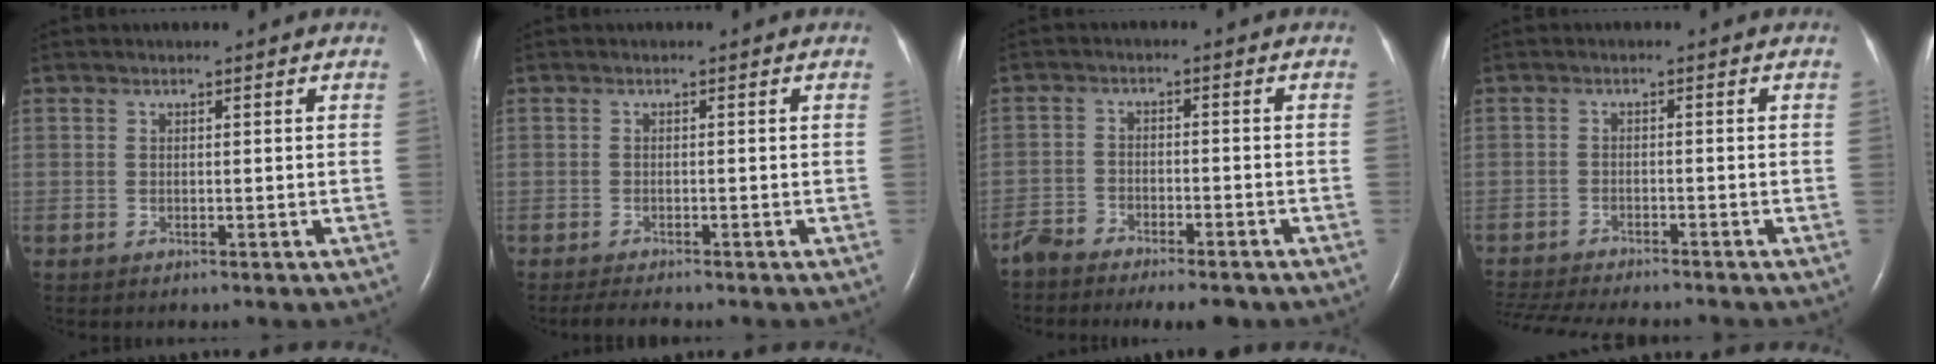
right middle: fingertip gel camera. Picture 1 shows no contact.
{"total": 3.2, "force": [-2.8, 0.5, 1.6], "torque": [-0.031, -0.009, -0.041]}
{"total": 8.1, "force": [-7.0, 2.3, 3.2], "torque": [-0.046, -0.002, -0.110]}
{"total": 14.2, "force": [-12.6, 2.7, 5.9], "torque": [-0.132, -0.019, -0.182]}